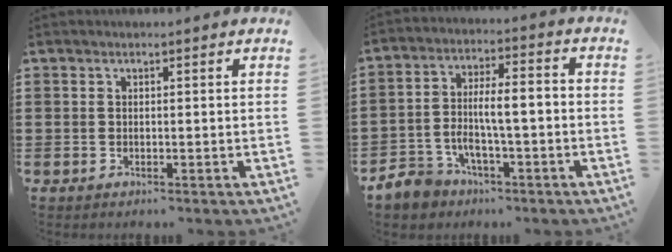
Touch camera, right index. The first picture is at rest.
{"total": 7.1, "force": [-2.7, 3.5, 5.5], "torque": [-0.122, 0.005, -0.056]}